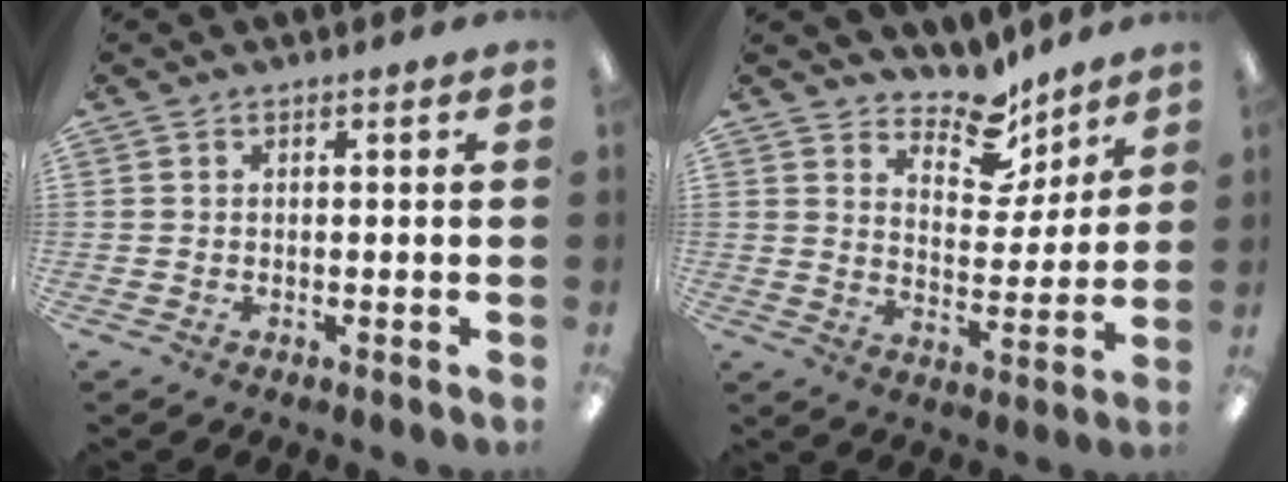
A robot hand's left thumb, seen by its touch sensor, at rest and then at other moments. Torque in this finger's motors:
{"motor_torque": [0.36, 0.21, -0.07, -0.09, 0.05]}